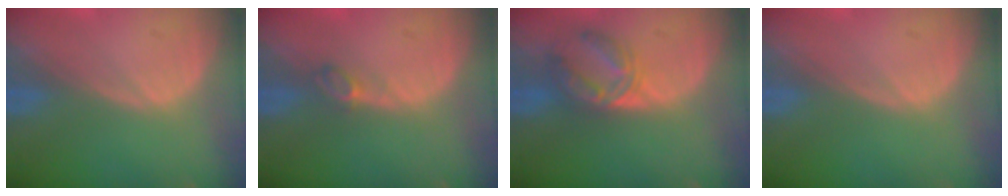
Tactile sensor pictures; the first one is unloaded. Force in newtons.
{"total": 1.7, "press": 1.7, "slide": 0.4}
{"total": 5.5, "press": 5.4, "slide": 1.1}
{"total": 0.0}